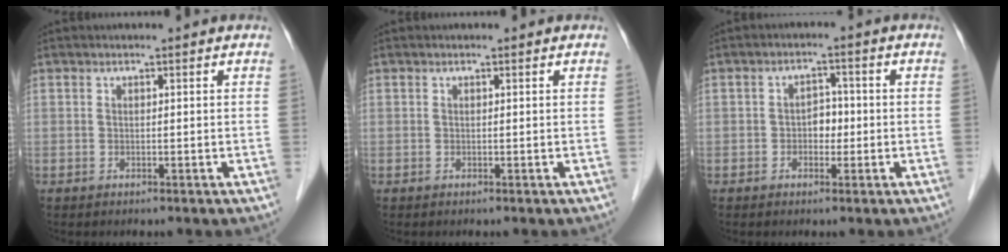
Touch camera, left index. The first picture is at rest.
{"total": 0.0}
{"total": 2.9, "force": [-0.8, 2.0, 2.0], "torque": [-0.025, 0.006, -0.014]}